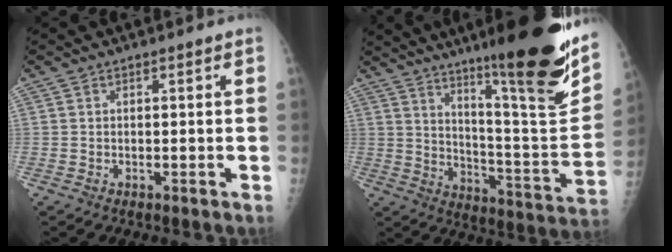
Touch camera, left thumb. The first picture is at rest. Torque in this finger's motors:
{"motor_torque": [4.63, 0.37, 1.45, -1.32, 0.42]}